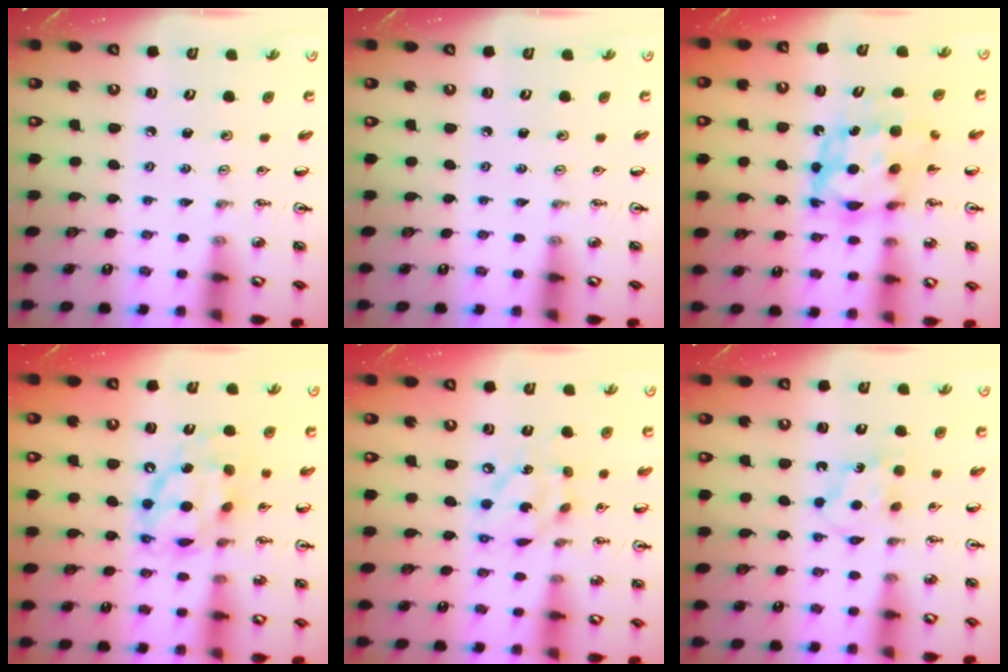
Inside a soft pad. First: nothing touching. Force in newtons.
{"total": 0.0}
{"total": 7.6, "press": 7.6, "slide": 0.4}
{"total": 11.9, "press": 11.8, "slide": 1.0}
{"total": 11.2, "press": 11.2, "slide": 0.6}
{"total": 4.8, "press": 4.8, "slide": 0.6}